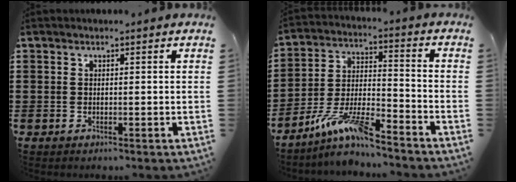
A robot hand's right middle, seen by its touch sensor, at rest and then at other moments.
{"total": 9.4, "force": [-7.8, 1.2, 5.1], "torque": [-0.104, 0.004, -0.153]}